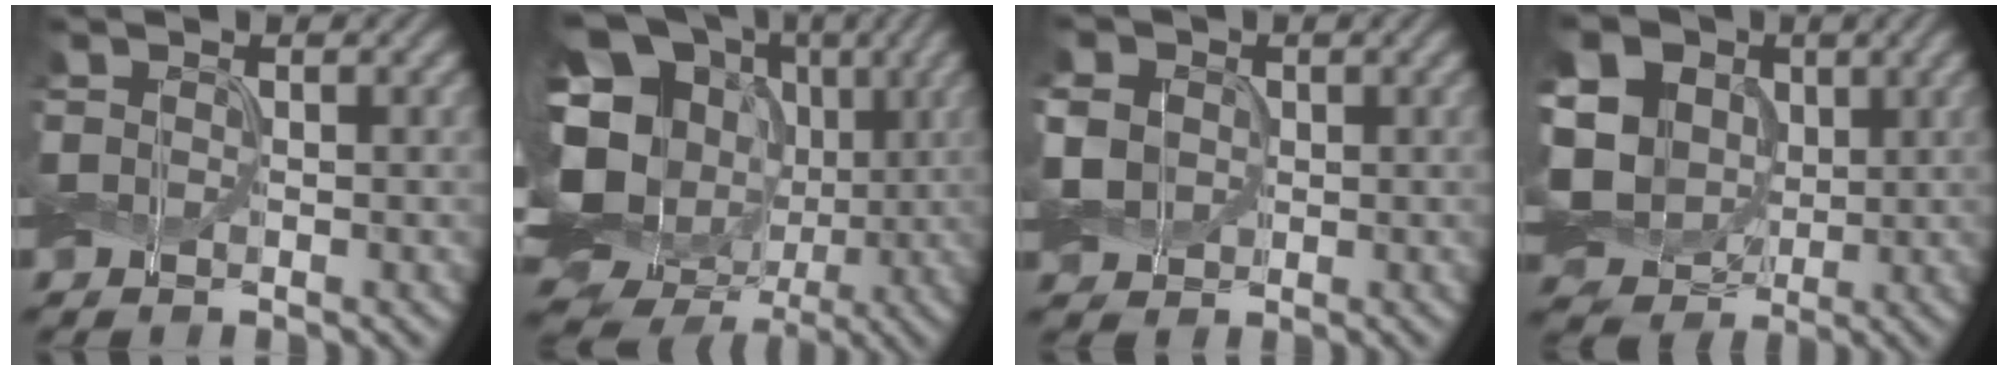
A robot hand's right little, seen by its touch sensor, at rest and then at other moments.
{"total": 22.5, "force": [0.5, 19.4, 11.5], "torque": [-0.246, 0.027, -0.019]}
{"total": 6.8, "force": [1.3, 5.7, 3.4], "torque": [-0.091, 0.025, 0.006]}
{"total": 17.5, "force": [4.5, 14.8, 8.3], "torque": [-0.208, 0.014, 0.062]}